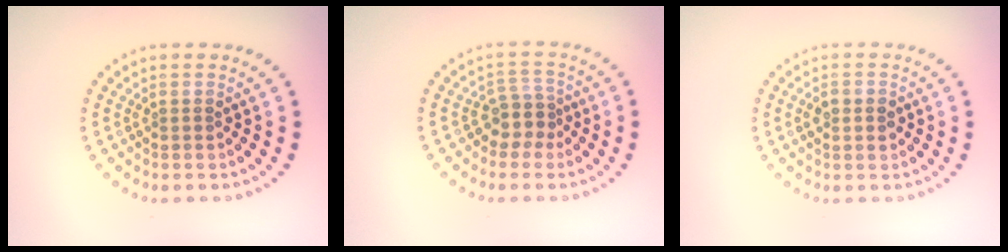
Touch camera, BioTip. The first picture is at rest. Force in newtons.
{"total": 2.4, "press": 1.9, "slide": 1.5}
{"total": 2.2, "press": 2.2, "slide": 0.1}